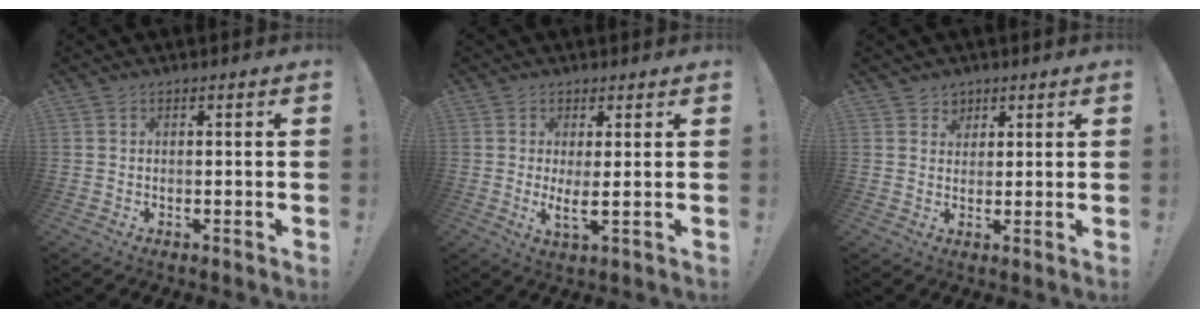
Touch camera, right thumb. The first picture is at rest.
{"total": 4.2, "force": [1.3, 0.0, 4.0], "torque": [-0.058, -0.030, 0.019]}
{"total": 3.5, "force": [2.2, 2.7, 0.1], "torque": [0.002, -0.012, 0.039]}